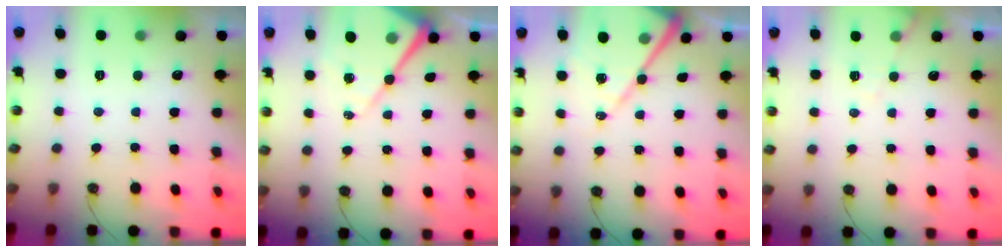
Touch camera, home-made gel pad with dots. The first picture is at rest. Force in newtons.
{"total": 13.3, "press": 13.2, "slide": 1.4}
{"total": 14.1, "press": 14.0, "slide": 1.4}
{"total": 5.6, "press": 5.5, "slide": 0.8}